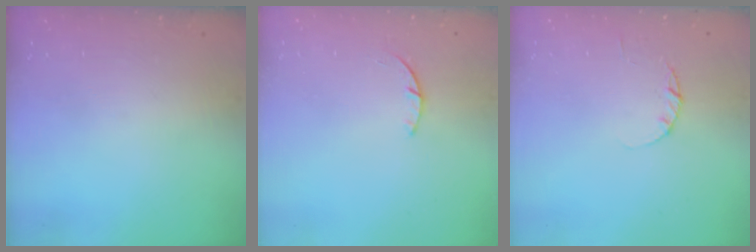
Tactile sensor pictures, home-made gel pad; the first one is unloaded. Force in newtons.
{"total": 1.4, "press": 1.4, "slide": 0.3}
{"total": 2.2, "press": 2.2, "slide": 0.4}